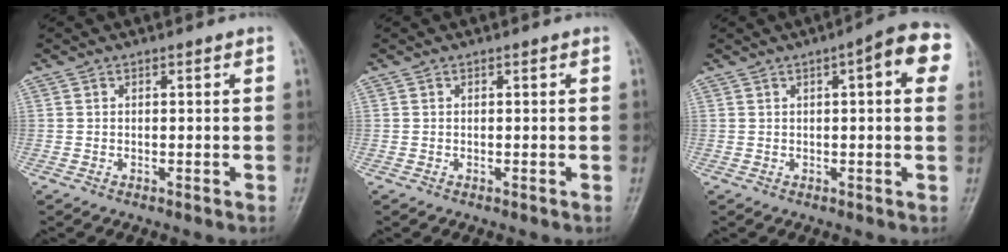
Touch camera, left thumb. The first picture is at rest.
{"total": 0.0}
{"total": 9.0, "force": [2.8, 2.6, 8.2], "torque": [-0.088, 0.016, 0.025]}